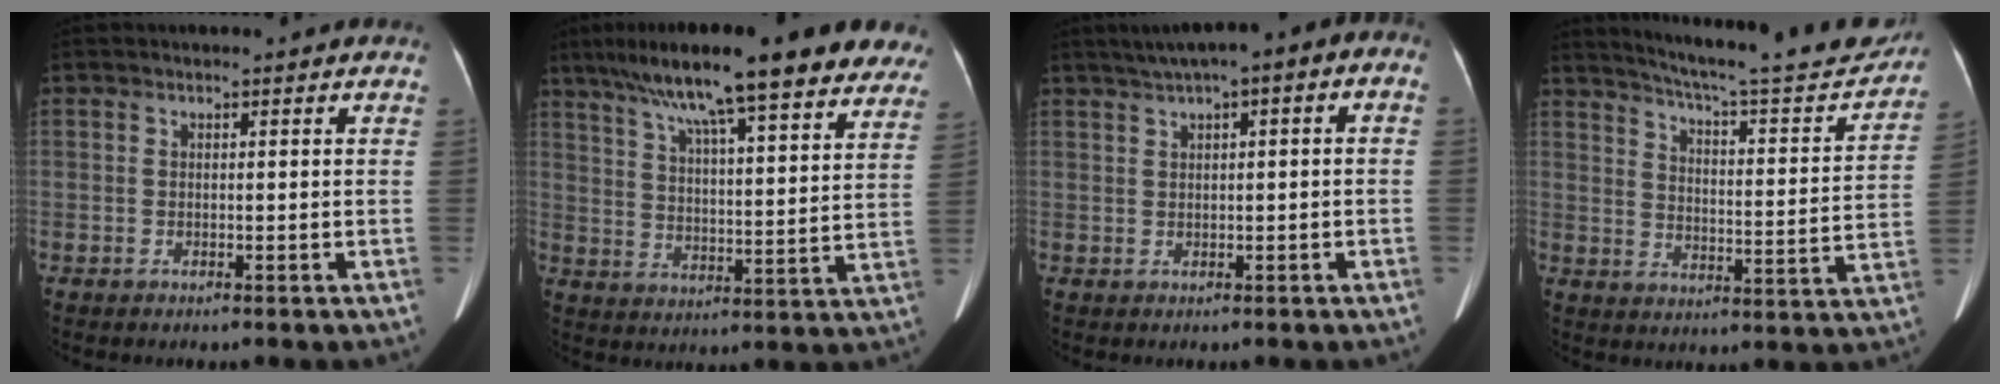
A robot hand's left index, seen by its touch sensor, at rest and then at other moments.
{"total": 25.0, "force": [19.2, 3.7, 15.6], "torque": [-0.242, 0.040, 0.260]}
{"total": 7.5, "force": [2.9, 1.8, 6.7], "torque": [-0.105, 0.040, 0.036]}
{"total": 22.2, "force": [20.2, 2.2, 8.9], "torque": [-0.137, -0.040, 0.262]}